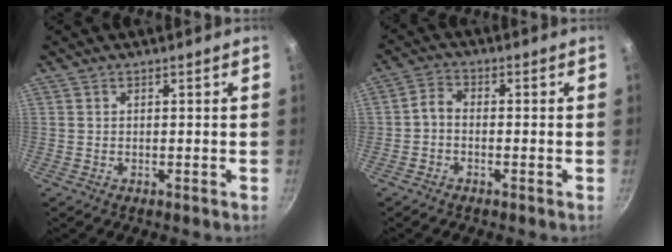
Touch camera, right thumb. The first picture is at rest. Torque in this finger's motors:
{"motor_torque": [-0.44, 1.35, 0.71, 0.66, 0.22]}